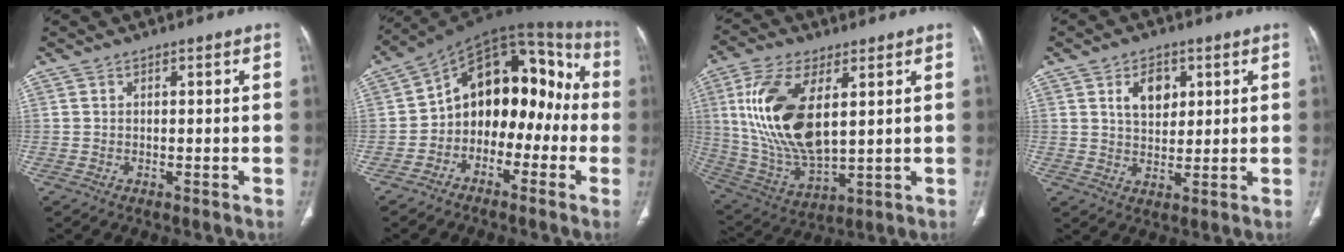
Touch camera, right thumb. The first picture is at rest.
{"total": 16.4, "force": [-2.5, 11.2, 11.7], "torque": [-0.117, 0.078, -0.052]}
{"total": 19.4, "force": [4.5, 9.4, 16.3], "torque": [-0.330, -0.020, 0.095]}
{"total": 6.5, "force": [2.5, 4.2, 4.3], "torque": [-0.049, -0.013, 0.043]}